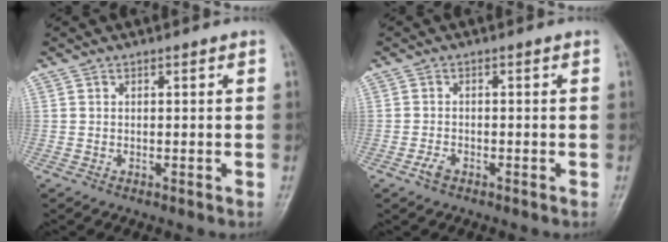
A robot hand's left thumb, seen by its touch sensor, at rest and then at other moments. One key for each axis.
{"total": 1.7, "fx": -1.0, "fy": 0.9, "fz": 1.0, "tx": -0.026, "ty": 0.003, "tz": -0.021}